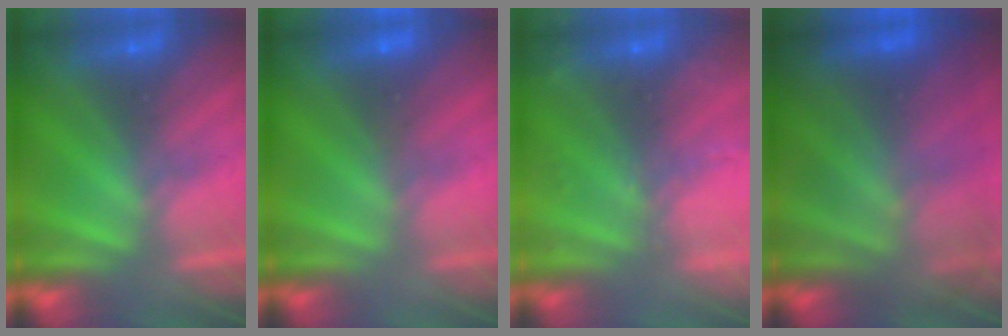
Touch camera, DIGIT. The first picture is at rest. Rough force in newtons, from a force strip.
{"total": 3.1}
{"total": 8.7}
{"total": 7.0}